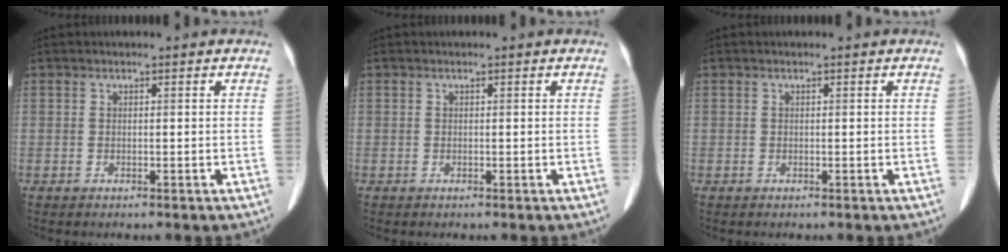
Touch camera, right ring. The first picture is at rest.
{"total": 0.0}
{"total": 0.0}